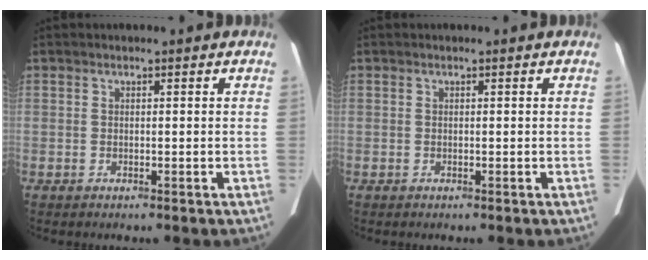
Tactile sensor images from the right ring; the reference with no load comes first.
{"total": 0.0}